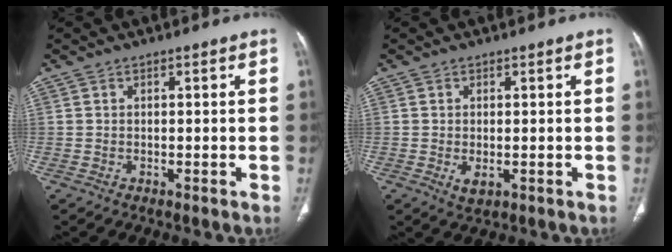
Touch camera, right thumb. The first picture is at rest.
{"total": 2.4, "force": [-0.5, 1.2, 2.0], "torque": [-0.038, -0.006, -0.003]}